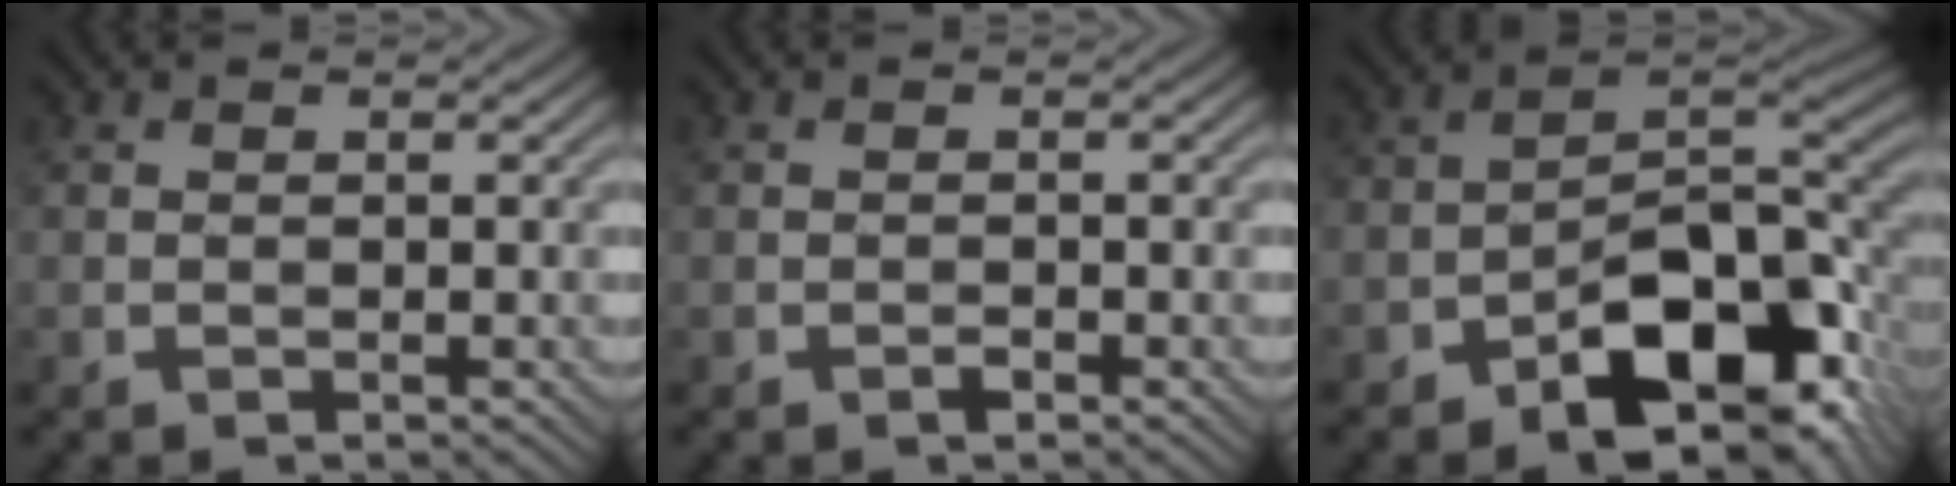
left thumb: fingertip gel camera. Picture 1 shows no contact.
{"total": 0.7, "force": [-0.6, 0.2, 0.2], "torque": [-0.001, 0.002, -0.010]}
{"total": 14.4, "force": [-7.7, 7.2, 9.8], "torque": [-0.131, -0.011, -0.134]}